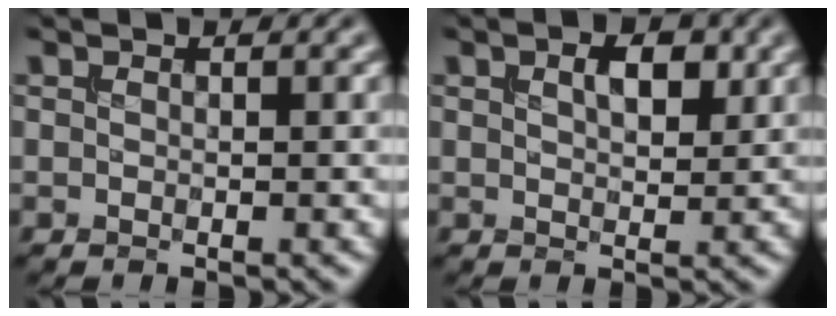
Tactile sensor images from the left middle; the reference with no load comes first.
{"total": 2.6, "force": [1.0, 1.3, 2.0], "torque": [-0.036, 0.003, 0.019]}